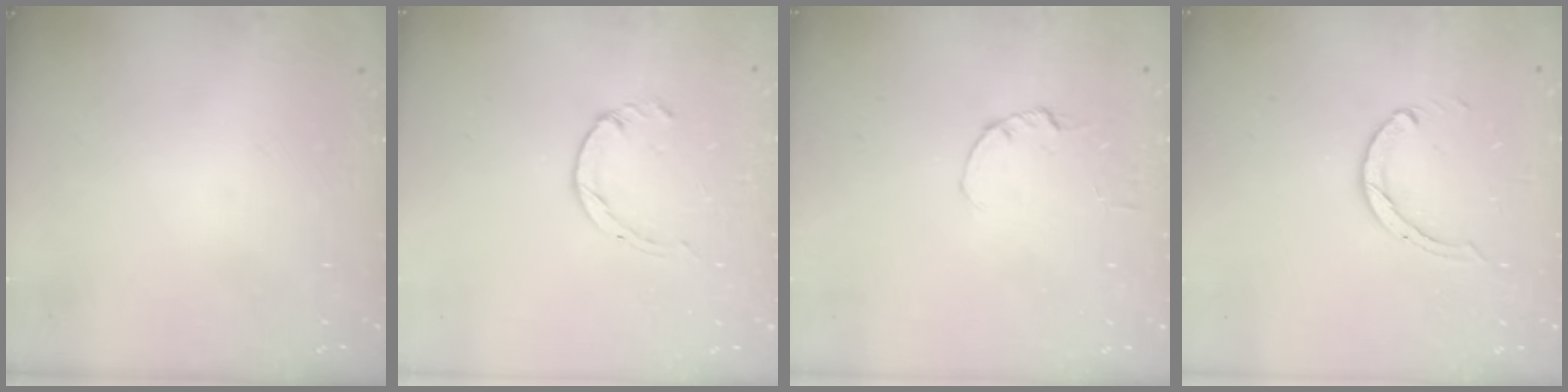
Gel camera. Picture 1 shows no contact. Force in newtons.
{"total": 1.4, "press": 1.4, "slide": 0.2}
{"total": 0.0}
{"total": 3.2, "press": 3.1, "slide": 0.4}